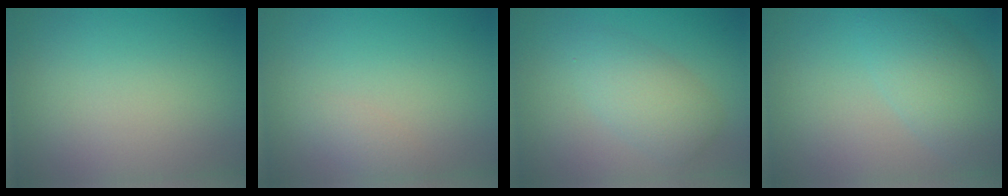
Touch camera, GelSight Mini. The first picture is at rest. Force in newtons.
{"total": 1.0, "press": 1.0, "slide": 0.0}
{"total": 3.6, "press": 3.6, "slide": 0.1}
{"total": 4.8, "press": 4.8, "slide": 0.3}